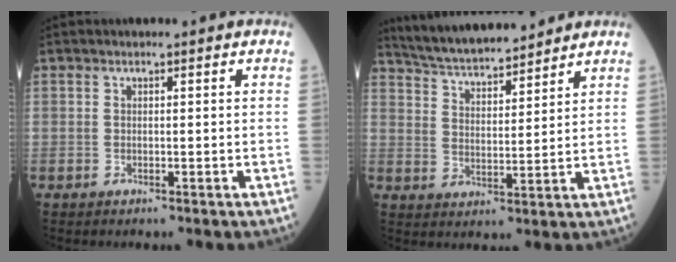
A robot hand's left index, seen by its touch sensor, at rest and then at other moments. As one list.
[{"total": 12.3, "force": [11.4, 1.6, 4.3], "torque": [-0.081, 0.018, 0.194]}]